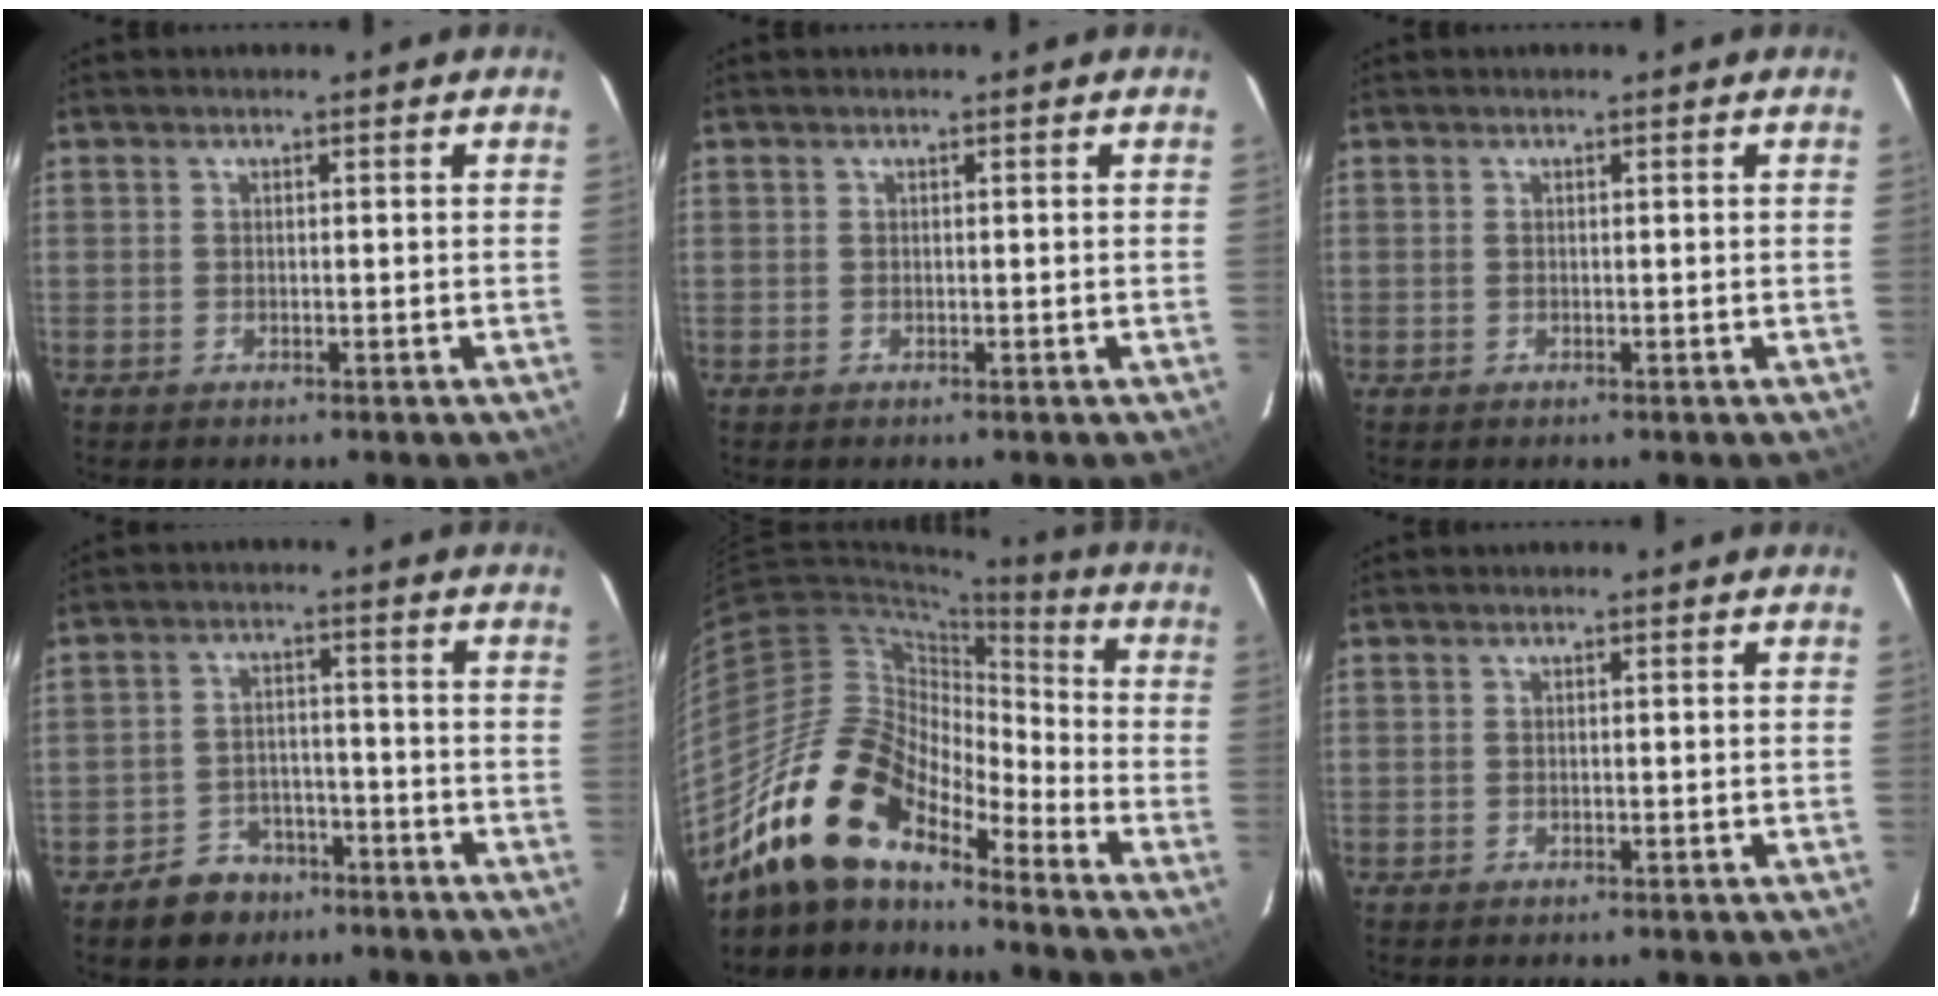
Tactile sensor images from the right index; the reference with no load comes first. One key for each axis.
{"total": 0.0}
{"total": 0.0}
{"total": 7.5, "fx": -5.2, "fy": 5.1, "fz": 1.7, "tx": -0.051, "ty": 0.020, "tz": -0.069}
{"total": 17.3, "fx": -13.7, "fy": 6.2, "fz": 8.7, "tx": -0.154, "ty": -0.003, "tz": -0.265}
{"total": 0.0}